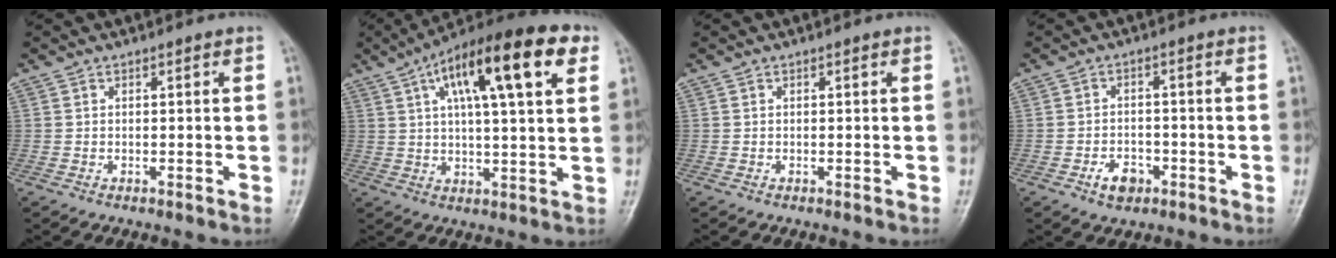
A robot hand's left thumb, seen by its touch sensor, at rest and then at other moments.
{"total": 19.7, "force": [8.1, 5.9, 17.0], "torque": [-0.252, 0.014, 0.121]}
{"total": 0.0}
{"total": 4.3, "force": [-2.4, 2.9, 2.2], "torque": [-0.024, 0.017, -0.038]}